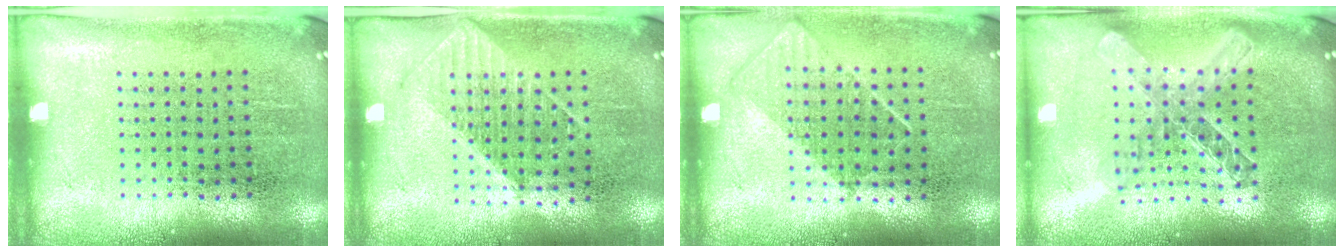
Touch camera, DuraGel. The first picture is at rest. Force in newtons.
{"total": 1.1, "press": 1.0, "slide": 0.4}
{"total": 0.8, "press": 0.6, "slide": 0.5}
{"total": 2.1, "press": 1.7, "slide": 1.2}